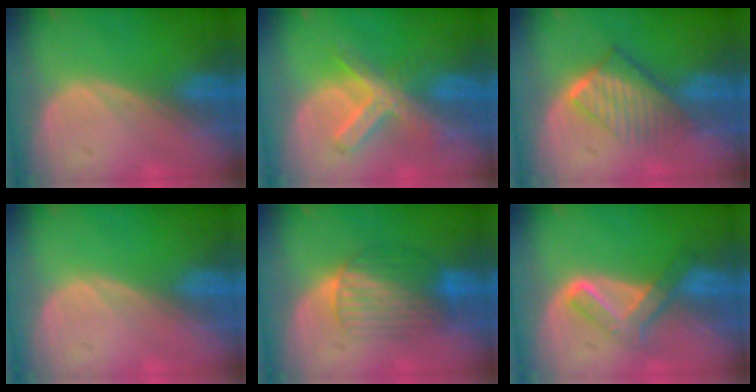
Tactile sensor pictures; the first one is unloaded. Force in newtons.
{"total": 7.3, "press": 6.3, "slide": 3.7}
{"total": 6.7, "press": 6.1, "slide": 2.9}
{"total": 0.0}
{"total": 6.5, "press": 6.4, "slide": 1.0}
{"total": 5.3, "press": 5.3, "slide": 0.5}